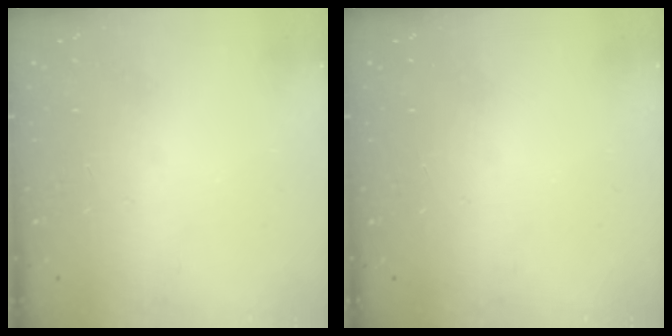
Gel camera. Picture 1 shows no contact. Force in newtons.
{"total": 0.0}